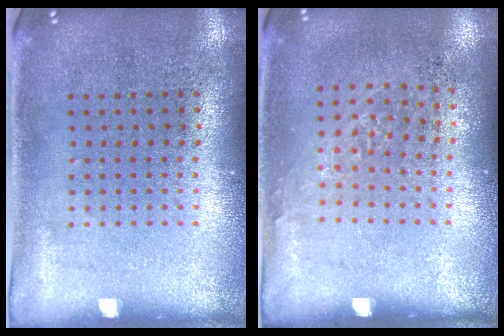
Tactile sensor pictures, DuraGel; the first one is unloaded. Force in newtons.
{"total": 0.9, "press": 0.7, "slide": 0.5}